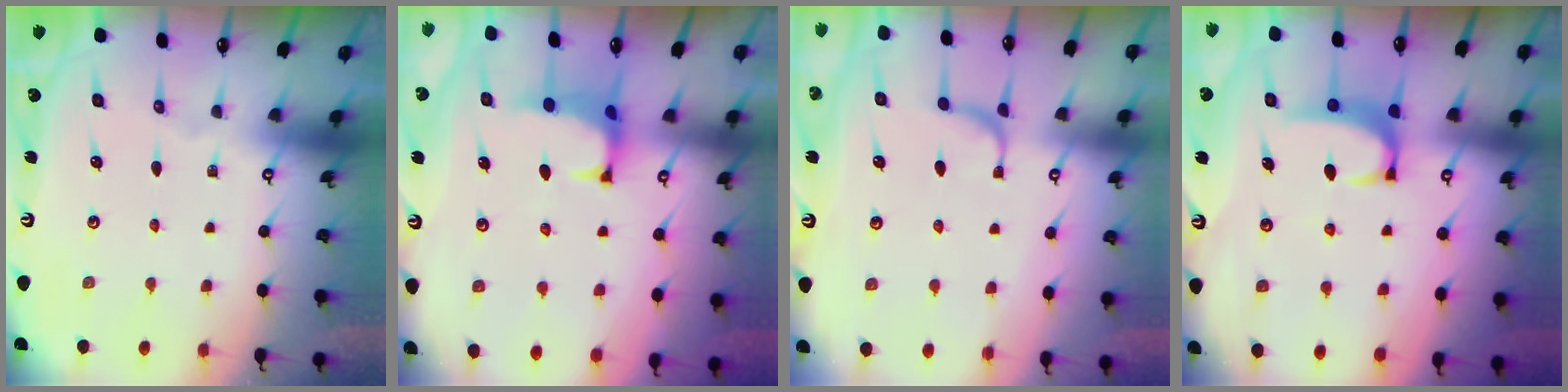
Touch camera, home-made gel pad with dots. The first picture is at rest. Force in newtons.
{"total": 1.6, "press": 1.5, "slide": 0.6}
{"total": 2.4, "press": 2.4, "slide": 0.4}
{"total": 3.1, "press": 3.1, "slide": 0.3}